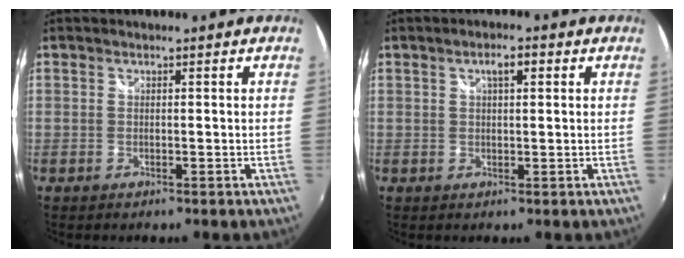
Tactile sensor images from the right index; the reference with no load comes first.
{"total": 2.8, "force": [1.1, 0.9, 2.4], "torque": [-0.040, 0.009, 0.016]}